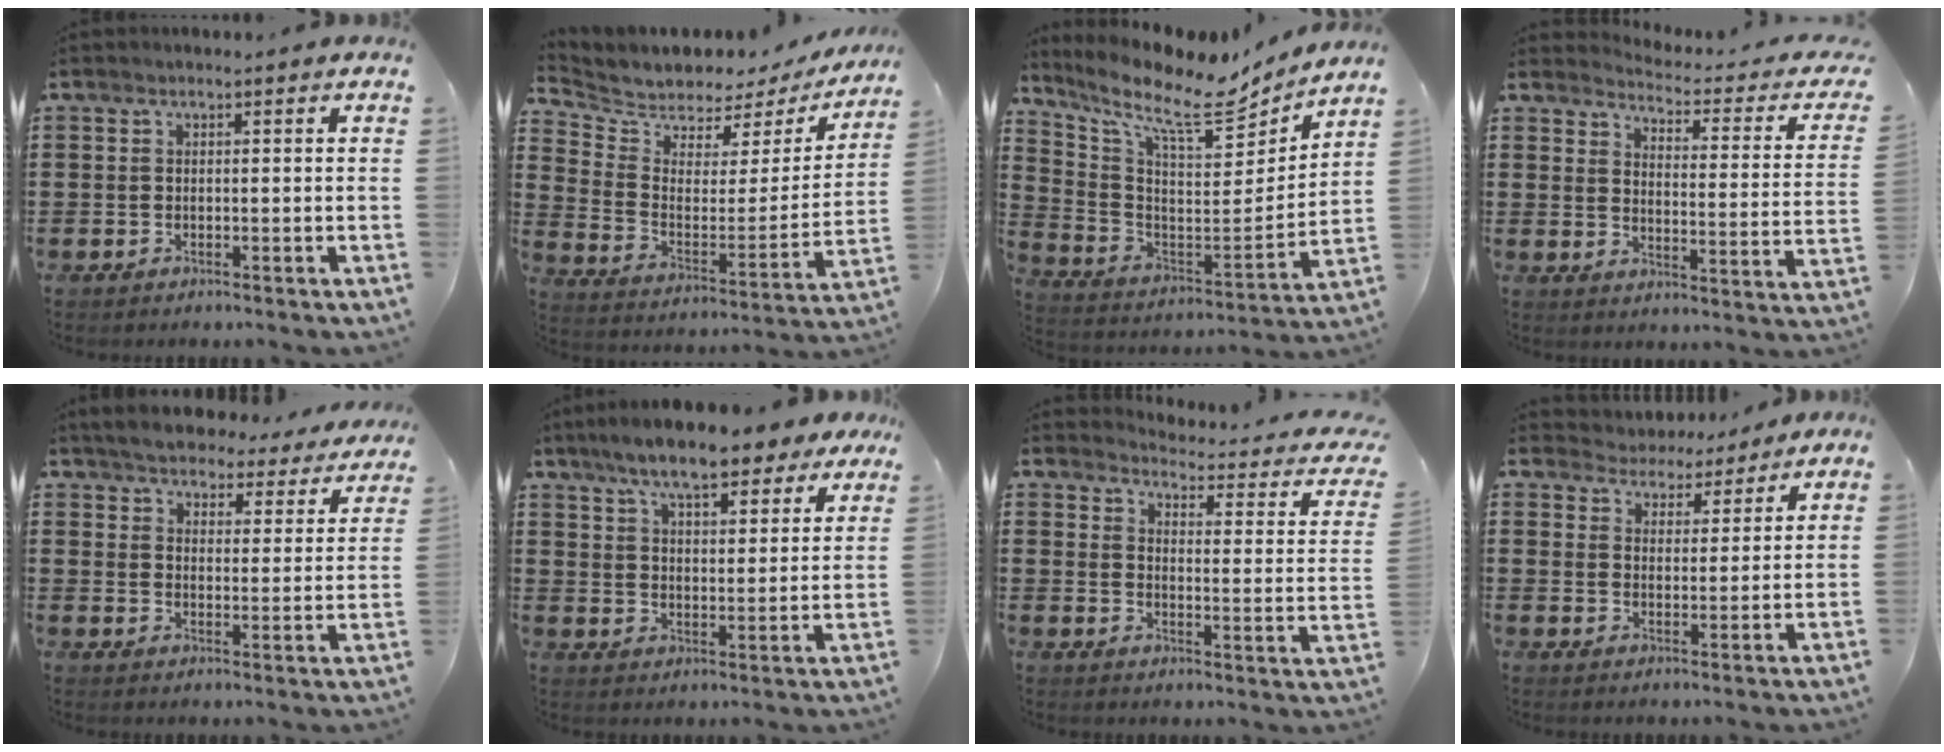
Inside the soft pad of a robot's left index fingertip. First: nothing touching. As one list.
[{"total": 4.6, "force": [4.2, 1.8, 0.0], "torque": [-0.038, -0.041, 0.067]}, {"total": 11.3, "force": [8.8, 2.8, 6.4], "torque": [-0.147, -0.060, 0.141]}, {"total": 3.1, "force": [3.0, 0.0, 0.8], "torque": [-0.031, -0.033, 0.042]}, {"total": 4.8, "force": [4.7, 0.4, 0.6], "torque": [-0.039, -0.032, 0.080]}, {"total": 8.9, "force": [7.6, 1.7, 4.3], "torque": [-0.102, -0.016, 0.137]}, {"total": 3.2, "force": [3.0, -0.1, 1.0], "torque": [-0.033, -0.032, 0.043]}, {"total": 3.9, "force": [3.6, 1.3, -0.4], "torque": [-0.014, -0.015, 0.064]}]